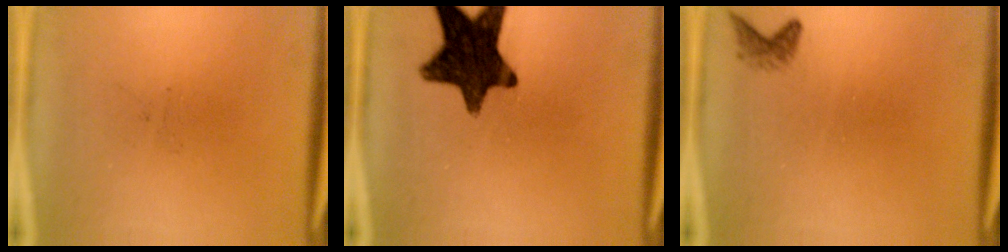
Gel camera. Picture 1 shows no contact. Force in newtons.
{"total": 14.3}
{"total": 1.3}